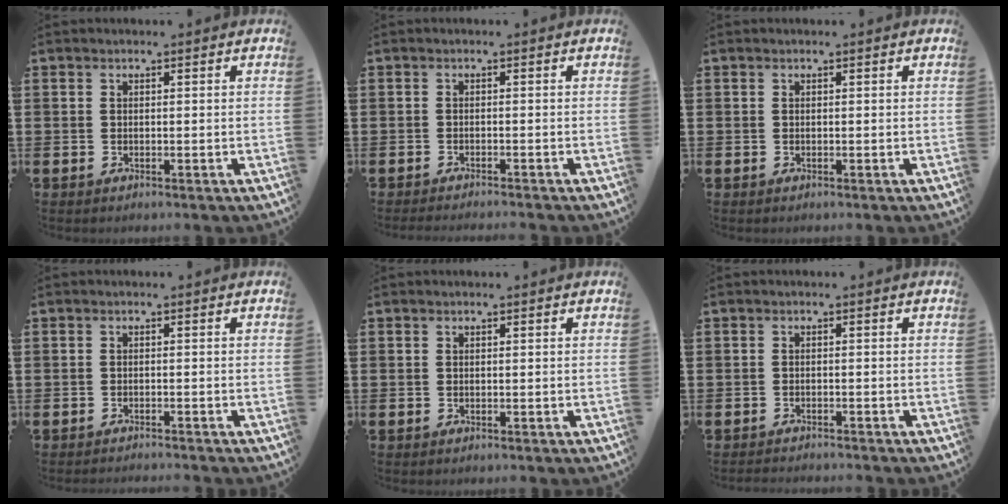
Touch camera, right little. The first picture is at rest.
{"total": 0.9, "force": [-0.9, -0.2, 0.1], "torque": [-0.001, -0.001, -0.018]}
{"total": 0.0}
{"total": 0.8, "force": [-0.7, -0.2, 0.0], "torque": [0.000, 0.000, -0.015]}
{"total": 0.0}
{"total": 0.9, "force": [-0.9, 0.0, 0.0], "torque": [-0.002, -0.001, -0.019]}